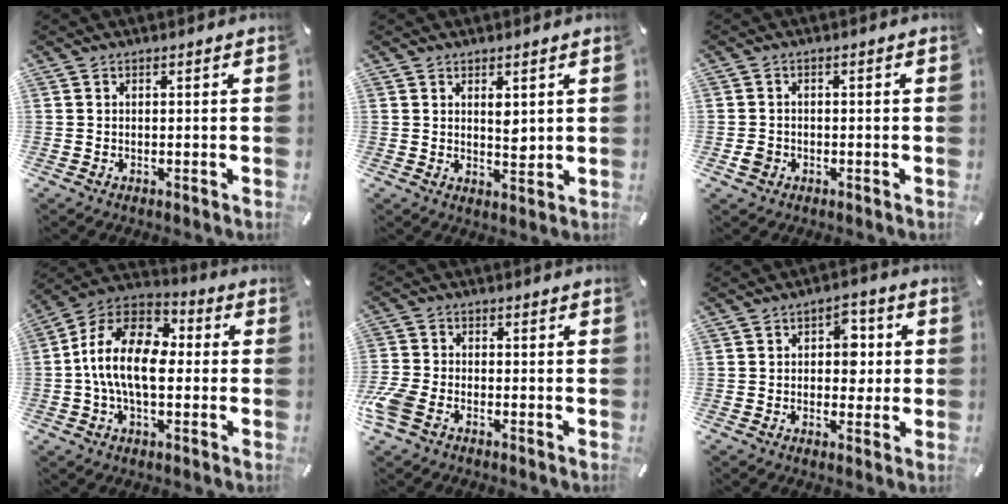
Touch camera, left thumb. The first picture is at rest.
{"total": 3.6, "force": [1.9, 1.9, 2.5], "torque": [-0.029, -0.013, 0.027]}
{"total": 2.7, "force": [-1.0, 2.3, 1.1], "torque": [-0.018, 0.006, -0.018]}
{"total": 15.7, "force": [-1.3, 9.7, 12.3], "torque": [-0.256, 0.013, -0.024]}
{"total": 6.3, "force": [-3.5, 3.8, 3.5], "torque": [-0.090, 0.007, -0.068]}
{"total": 6.6, "force": [0.2, 5.0, 4.3], "torque": [-0.048, 0.002, -0.005]}